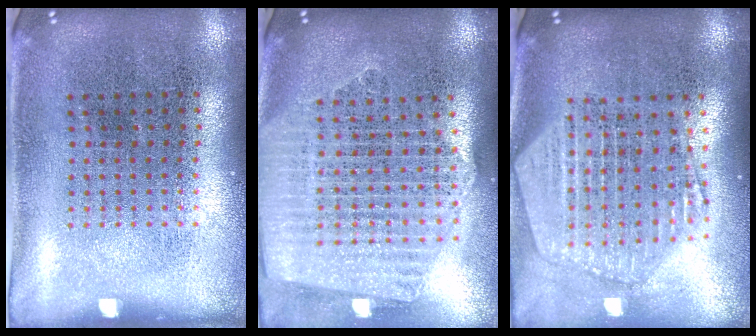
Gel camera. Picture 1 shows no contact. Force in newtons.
{"total": 2.5, "press": 2.2, "slide": 1.2}
{"total": 2.5, "press": 2.1, "slide": 1.3}